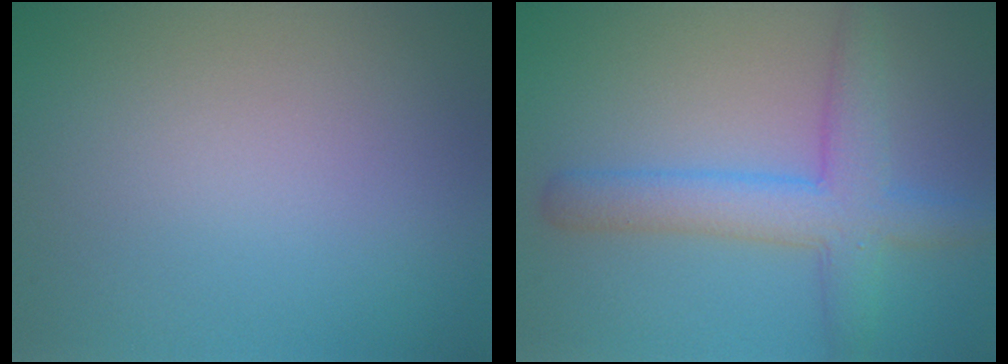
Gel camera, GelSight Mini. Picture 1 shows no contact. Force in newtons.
{"total": 5.3, "press": 5.3, "slide": 0.2}